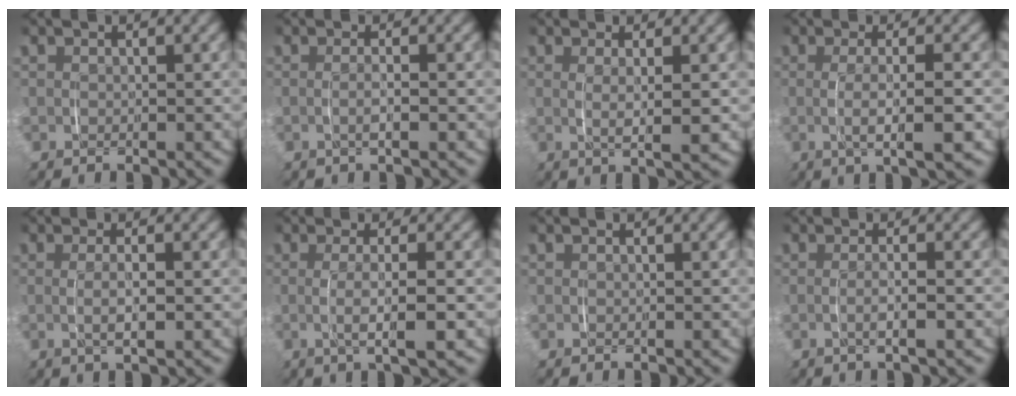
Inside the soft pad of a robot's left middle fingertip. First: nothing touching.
{"total": 1.4, "force": [-0.3, -0.1, 1.4], "torque": [-0.024, -0.002, -0.005]}
{"total": 2.9, "force": [0.3, 0.2, 2.9], "torque": [-0.048, -0.005, 0.010]}
{"total": 4.1, "force": [-0.7, 0.4, 4.1], "torque": [-0.067, -0.003, -0.008]}
{"total": 2.5, "force": [-0.2, 0.4, 2.4], "torque": [-0.041, -0.002, 0.000]}
{"total": 3.9, "force": [-0.5, 0.4, 3.8], "torque": [-0.063, -0.002, -0.007]}
{"total": 0.0}
{"total": 1.9, "force": [-0.5, -0.1, 1.8], "torque": [-0.031, -0.001, -0.008]}